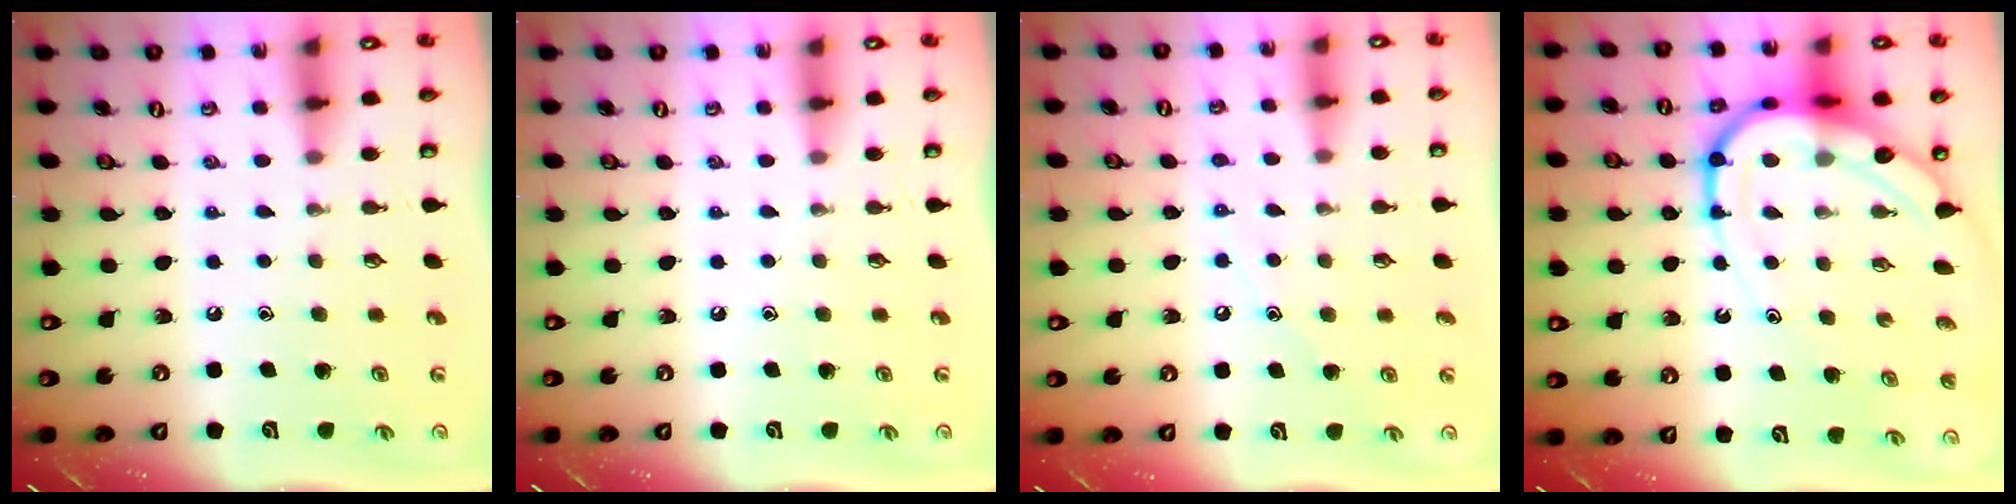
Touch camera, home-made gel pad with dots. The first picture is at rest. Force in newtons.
{"total": 0.0}
{"total": 5.6, "press": 5.6, "slide": 0.7}
{"total": 15.7, "press": 15.6, "slide": 1.5}